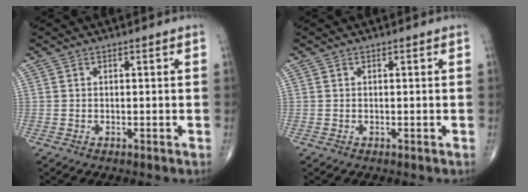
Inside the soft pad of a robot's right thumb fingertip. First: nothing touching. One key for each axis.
{"total": 0.0}